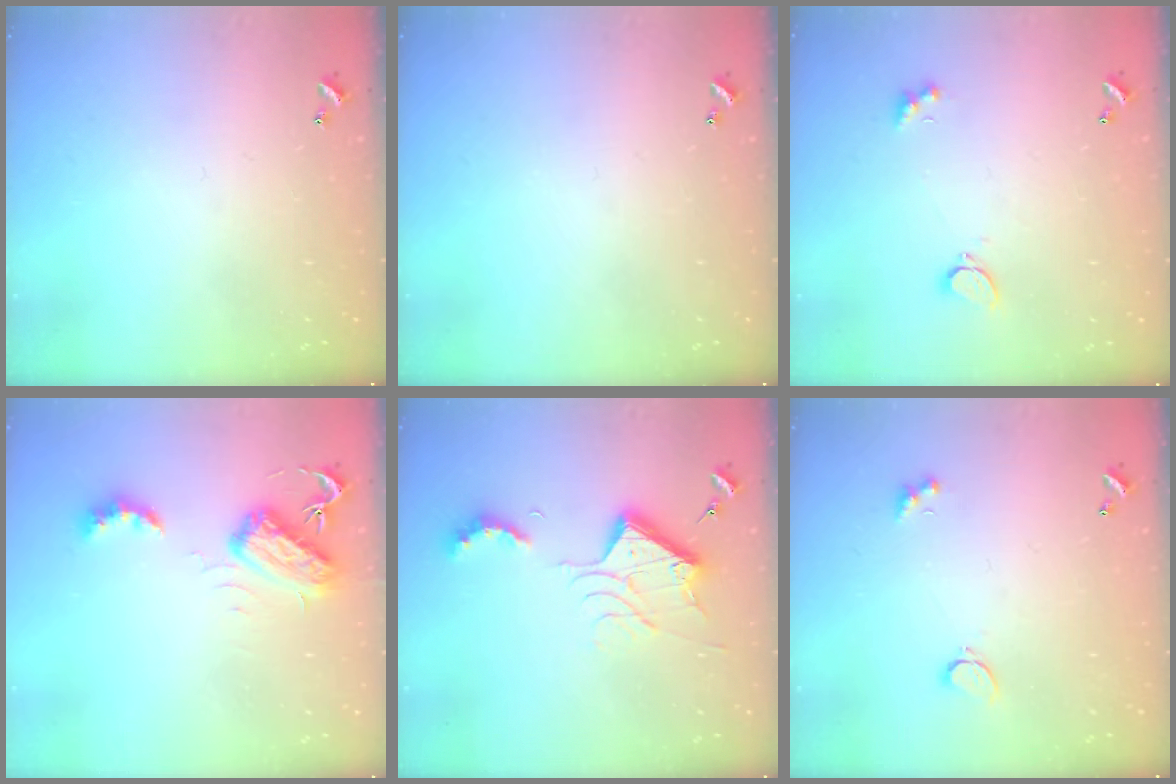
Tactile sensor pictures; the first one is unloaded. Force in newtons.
{"total": 0.0}
{"total": 2.2, "press": 2.1, "slide": 0.6}
{"total": 5.8, "press": 5.7, "slide": 0.6}
{"total": 11.3, "press": 11.3, "slide": 1.1}
{"total": 1.6, "press": 1.5, "slide": 0.5}